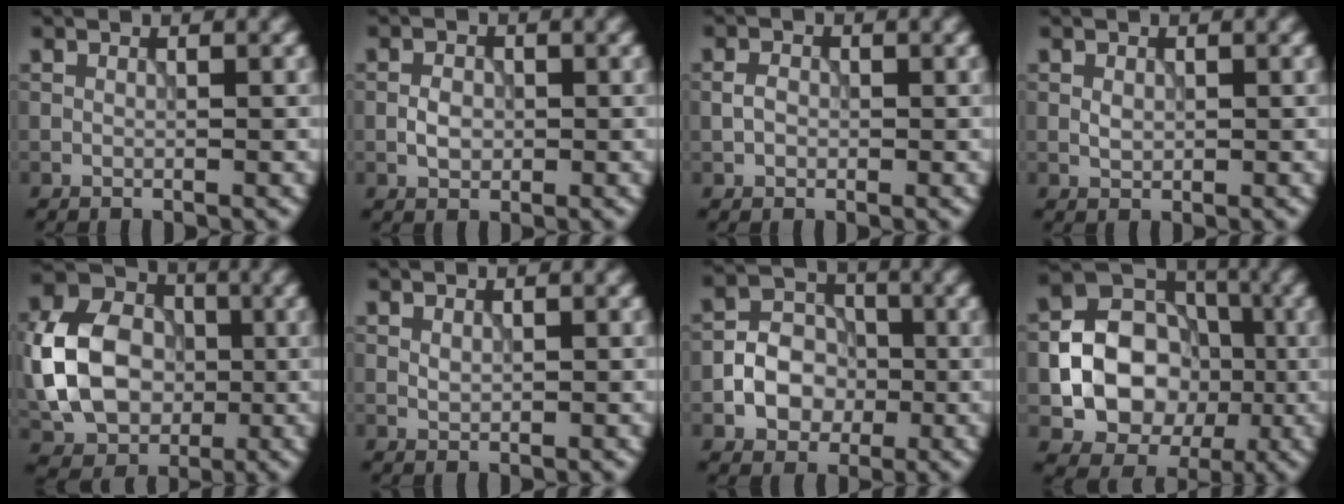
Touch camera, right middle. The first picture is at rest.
{"total": 1.8, "force": [-0.3, 1.3, 1.2], "torque": [-0.022, 0.002, -0.009]}
{"total": 1.5, "force": [-0.2, 1.2, 0.9], "torque": [-0.018, 0.002, -0.008]}
{"total": 1.0, "force": [0.1, 0.8, 0.7], "torque": [-0.013, -0.001, 0.003]}
{"total": 9.9, "force": [-0.9, 7.6, 6.3], "torque": [-0.140, 0.008, -0.027]}
{"total": 0.7, "force": [0.3, 0.5, 0.5], "torque": [-0.013, -0.002, 0.008]}
{"total": 4.5, "force": [-1.2, 3.7, 2.4], "torque": [-0.030, 0.004, -0.025]}
{"total": 9.4, "force": [-1.3, 7.8, 5.0], "torque": [-0.060, 0.000, -0.037]}